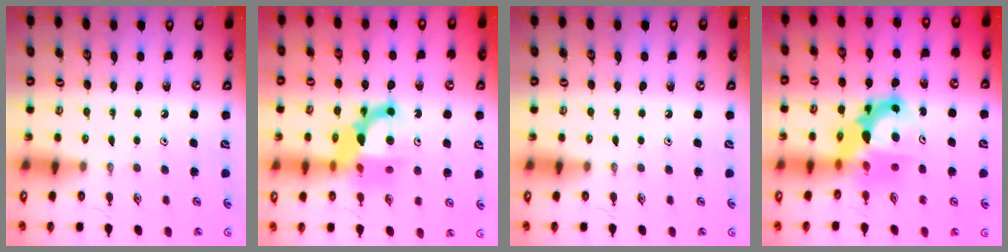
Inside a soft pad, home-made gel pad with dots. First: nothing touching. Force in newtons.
{"total": 11.6, "press": 11.4, "slide": 2.3}
{"total": 0.0}
{"total": 10.5, "press": 10.4, "slide": 0.8}